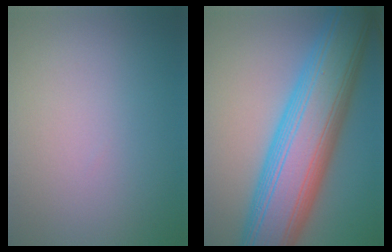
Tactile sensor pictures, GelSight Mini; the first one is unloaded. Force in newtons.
{"total": 13.4, "press": 13.4, "slide": 0.2}